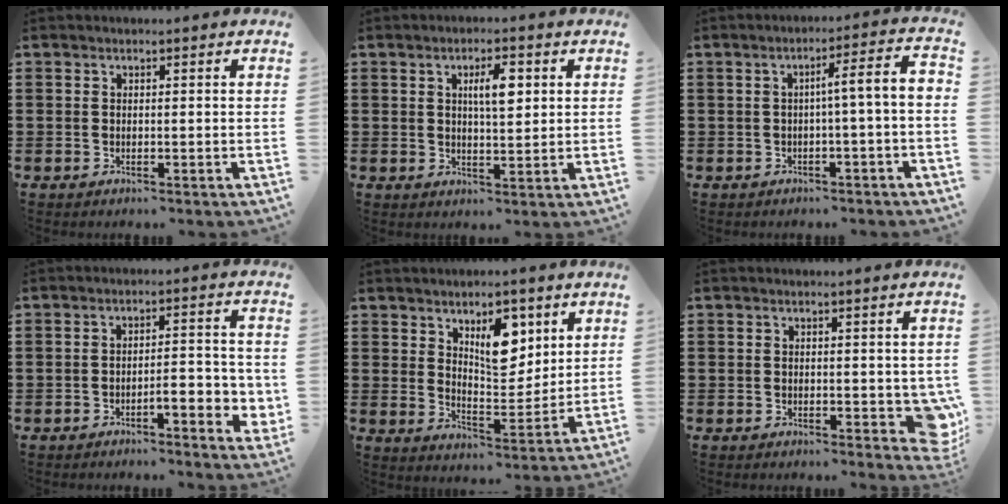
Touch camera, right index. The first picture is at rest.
{"total": 4.8, "force": [1.4, 1.5, 4.3], "torque": [-0.081, 0.007, 0.019]}
{"total": 5.0, "force": [-1.3, -0.1, 4.8], "torque": [-0.088, 0.000, -0.030]}
{"total": 4.9, "force": [-2.1, 1.5, 4.2], "torque": [-0.062, 0.000, -0.039]}
{"total": 8.7, "force": [4.6, 4.6, 5.9], "torque": [-0.083, -0.010, 0.074]}
{"total": 3.3, "force": [-0.1, 2.1, 2.6], "torque": [-0.024, -0.003, -0.005]}